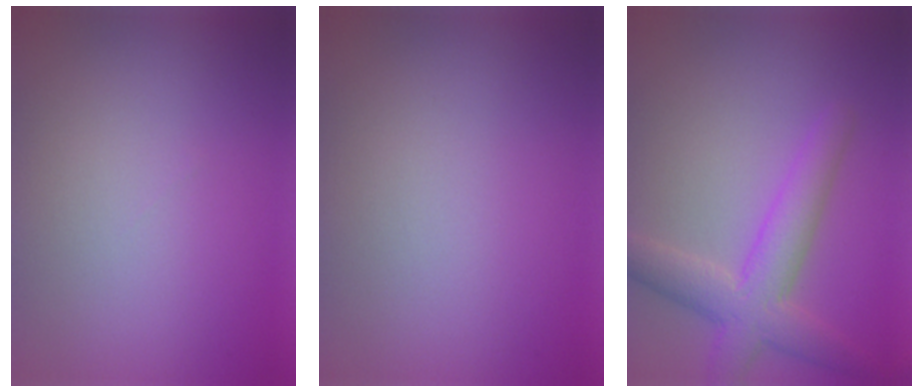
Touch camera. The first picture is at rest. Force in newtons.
{"total": 0.0}
{"total": 5.0, "press": 5.0, "slide": 0.2}